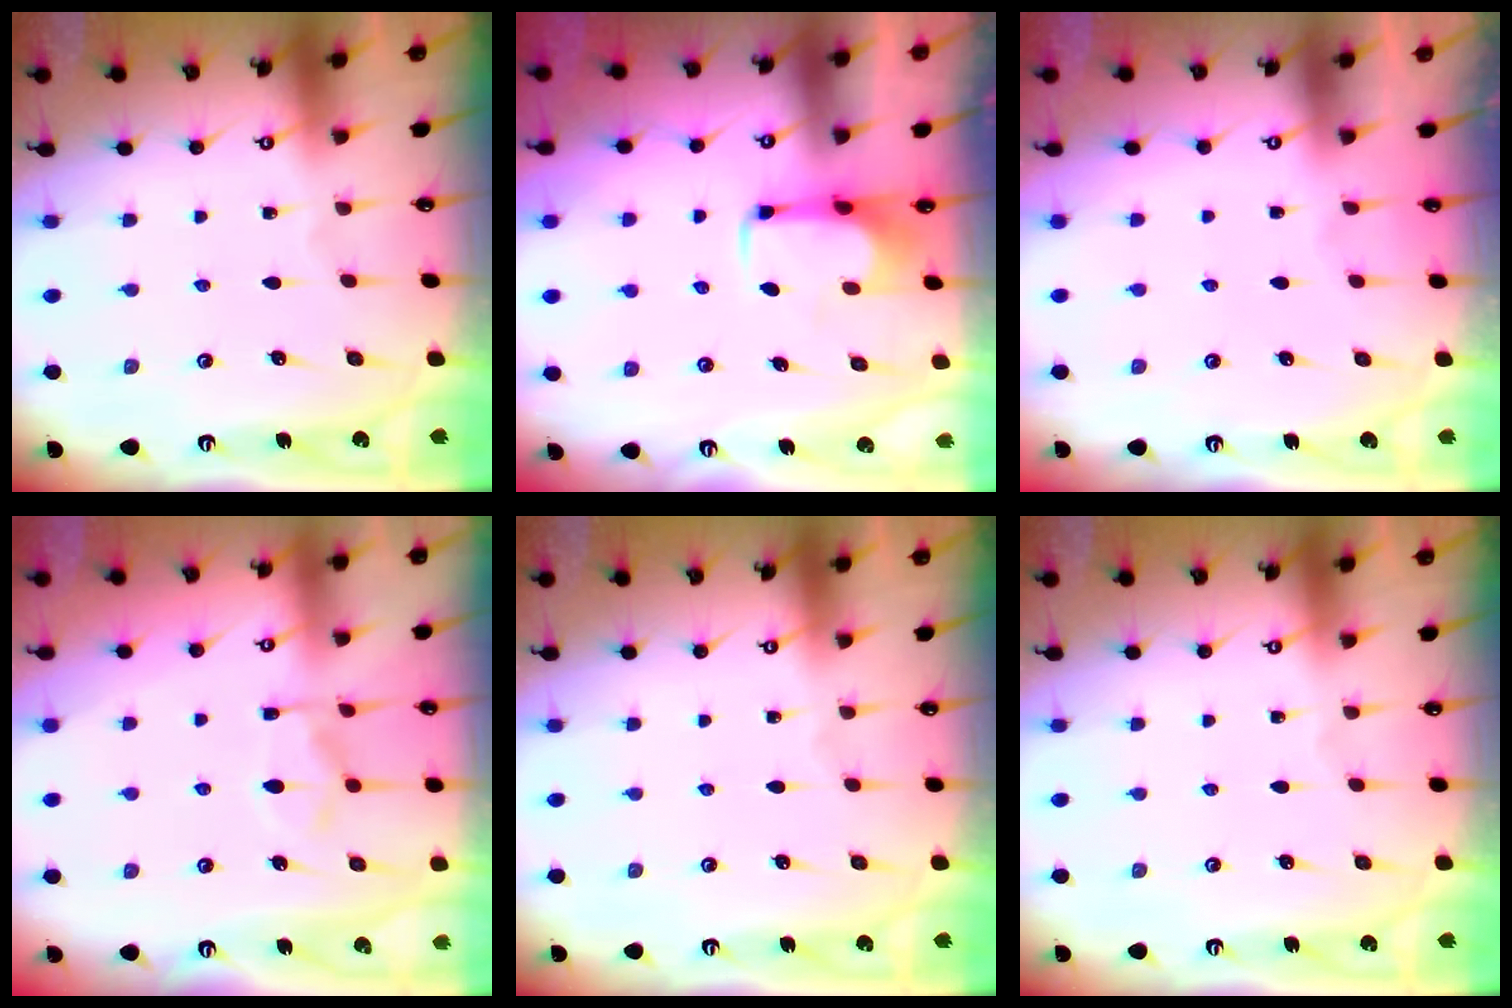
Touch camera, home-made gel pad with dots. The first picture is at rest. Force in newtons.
{"total": 1.5, "press": 1.4, "slide": 0.4}
{"total": 1.5, "press": 1.4, "slide": 0.7}
{"total": 9.5, "press": 9.4, "slide": 1.2}
{"total": 0.0}
{"total": 0.0}